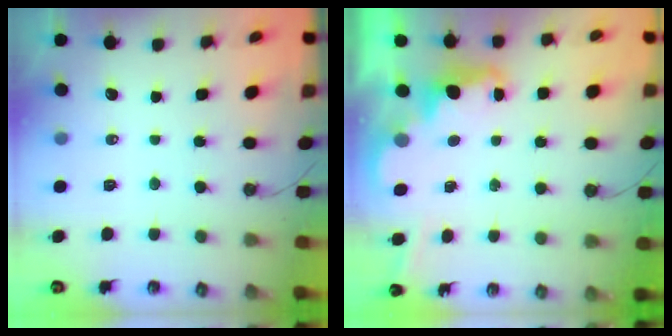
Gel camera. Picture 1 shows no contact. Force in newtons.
{"total": 2.5, "press": 2.5, "slide": 0.5}